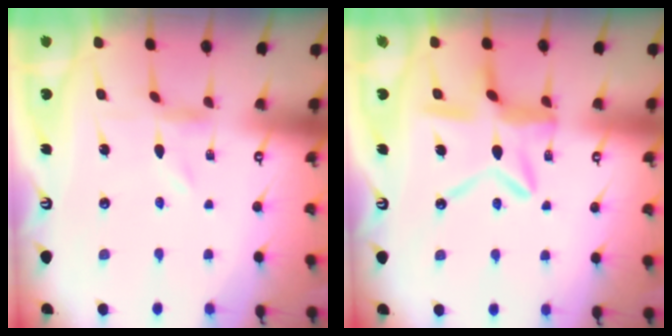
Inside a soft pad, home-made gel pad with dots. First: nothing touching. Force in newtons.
{"total": 12.8, "press": 12.7, "slide": 1.3}